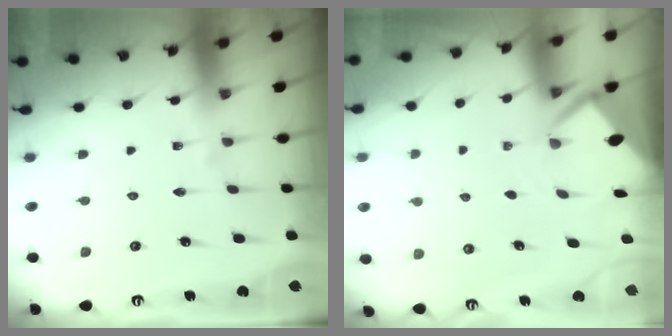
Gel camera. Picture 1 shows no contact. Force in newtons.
{"total": 2.6, "press": 2.6, "slide": 0.3}